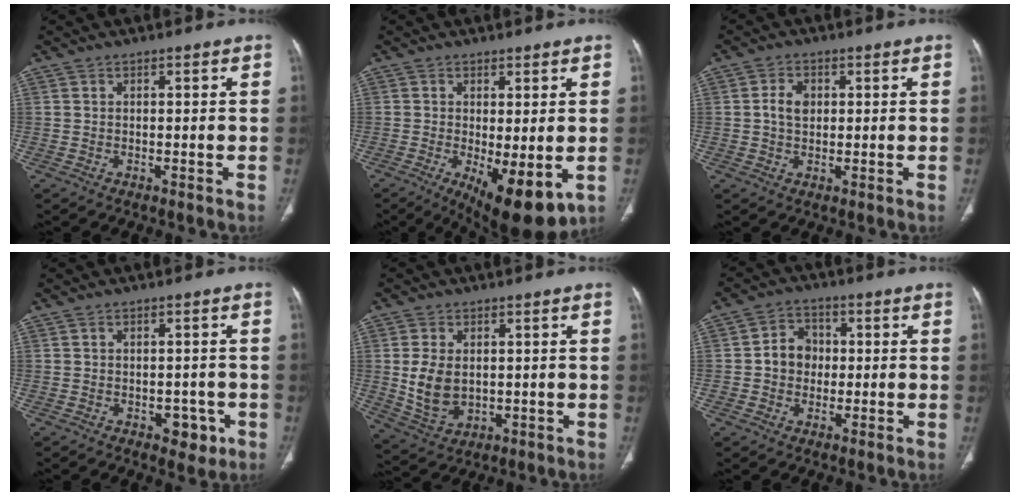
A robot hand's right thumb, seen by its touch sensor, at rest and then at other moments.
{"total": 11.4, "force": [-2.9, 4.3, 10.1], "torque": [-0.148, -0.024, -0.030]}
{"total": 3.8, "force": [0.5, 2.8, 2.6], "torque": [-0.043, 0.005, 0.008]}
{"total": 4.2, "force": [-1.7, 2.8, 2.5], "torque": [-0.010, 0.008, -0.017]}
{"total": 8.7, "force": [0.4, 5.9, 6.4], "torque": [-0.115, -0.009, 0.024]}
{"total": 6.3, "force": [-0.1, 5.5, 3.1], "torque": [-0.020, 0.015, -0.010]}